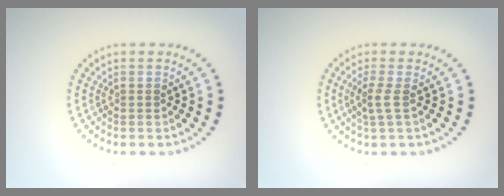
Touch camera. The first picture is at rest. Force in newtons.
{"total": 1.6, "press": 1.3, "slide": 1.0}